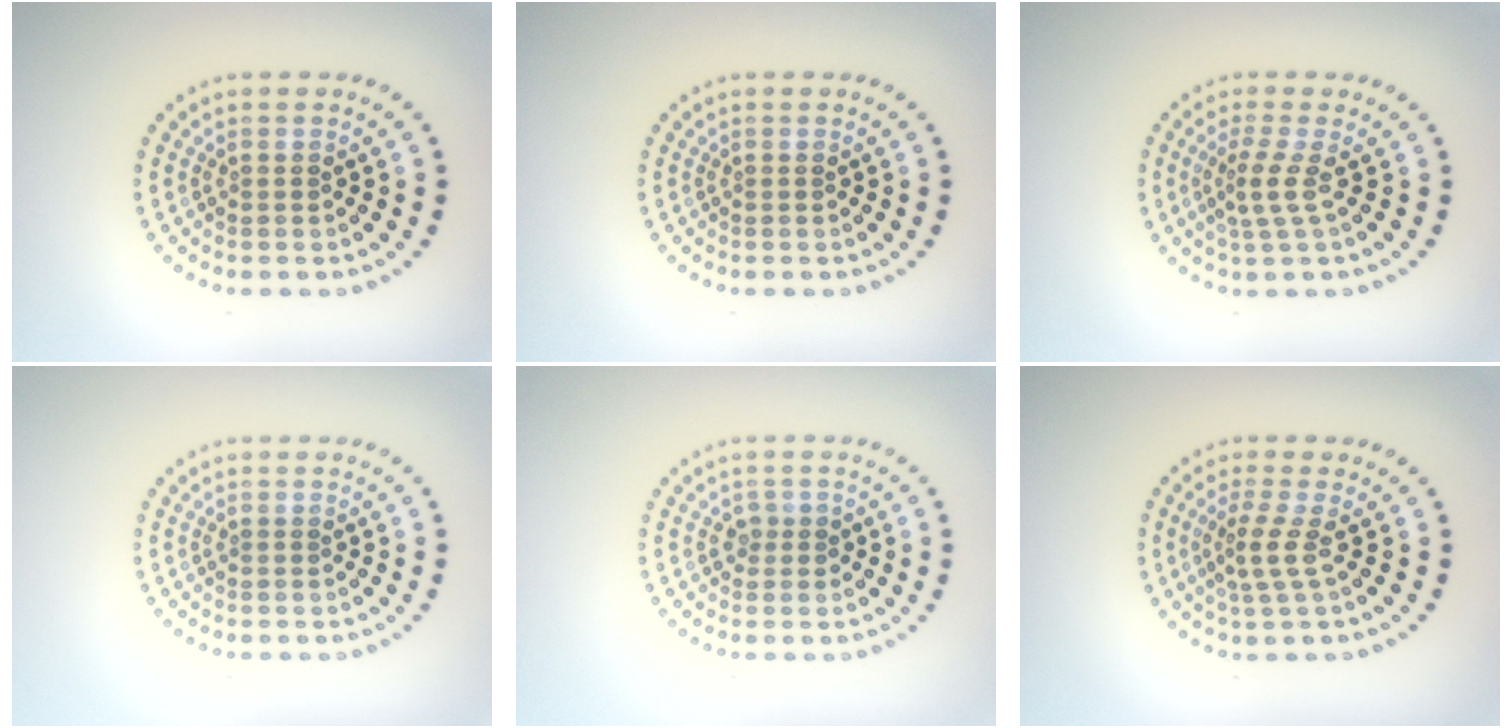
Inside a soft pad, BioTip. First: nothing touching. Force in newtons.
{"total": 0.0}
{"total": 2.3, "press": 1.5, "slide": 1.7}
{"total": 0.0}
{"total": 1.2, "press": 1.0, "slide": 0.7}
{"total": 2.3, "press": 1.5, "slide": 1.6}